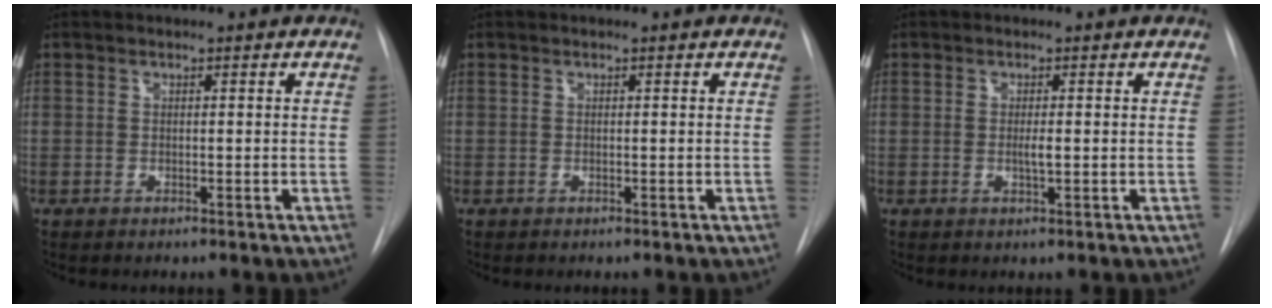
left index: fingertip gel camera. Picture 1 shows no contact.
{"total": 0.0}
{"total": 1.2, "force": [0.0, 0.1, 1.2], "torque": [-0.023, -0.003, 0.002]}